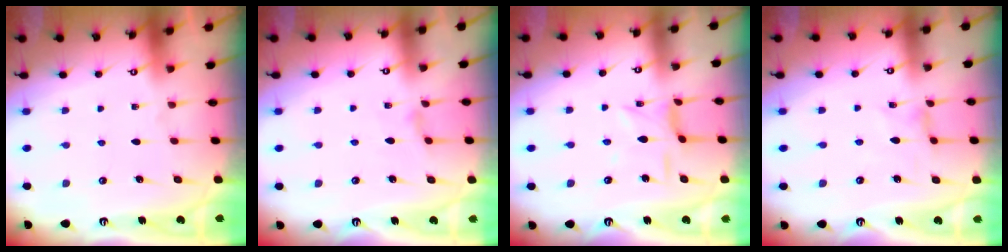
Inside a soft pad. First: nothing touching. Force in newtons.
{"total": 1.3, "press": 1.2, "slide": 0.3}
{"total": 5.3, "press": 5.3, "slide": 0.3}
{"total": 1.2, "press": 1.2, "slide": 0.1}